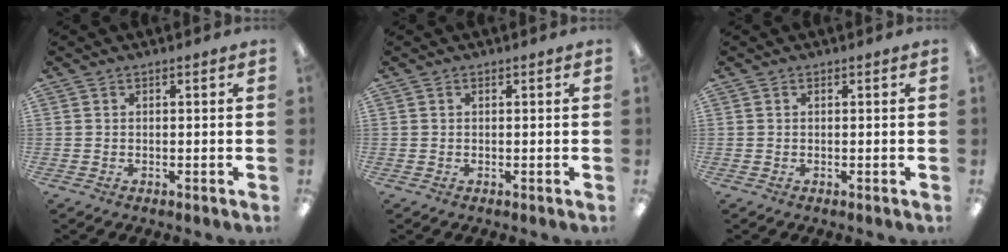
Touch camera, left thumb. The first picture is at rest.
{"total": 0.0}
{"total": 0.0}